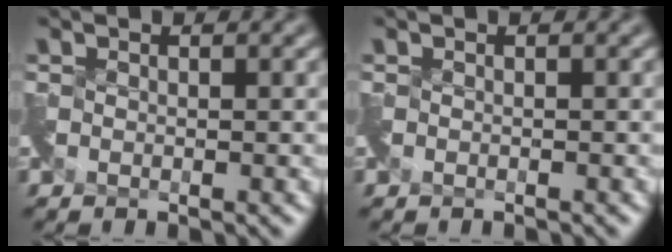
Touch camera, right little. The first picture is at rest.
{"total": 0.5, "force": [-0.5, 0.1, 0.1], "torque": [-0.003, -0.010, -0.010]}